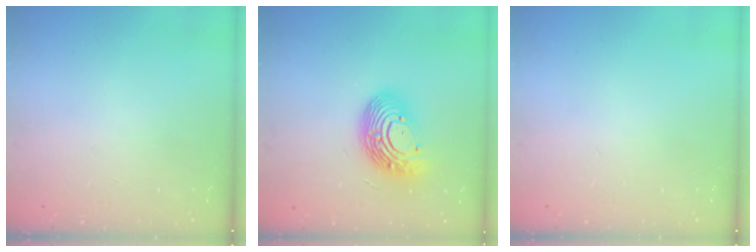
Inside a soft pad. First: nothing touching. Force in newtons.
{"total": 15.1, "press": 15.1, "slide": 1.4}
{"total": 0.0}